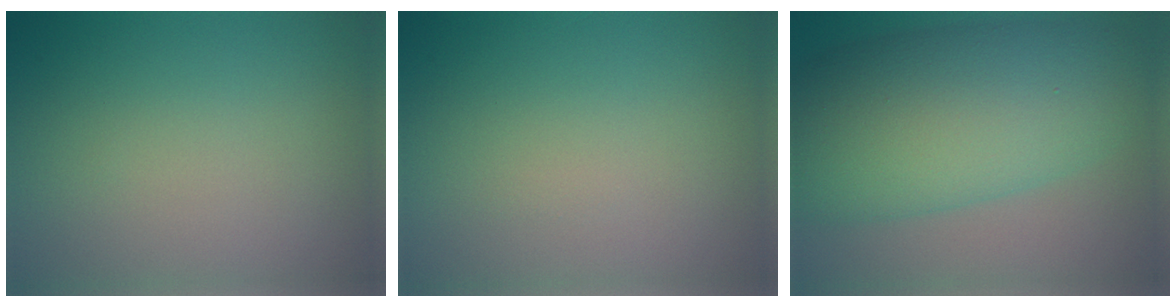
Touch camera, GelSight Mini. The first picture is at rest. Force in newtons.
{"total": 0.0}
{"total": 11.8, "press": 11.8, "slide": 0.2}